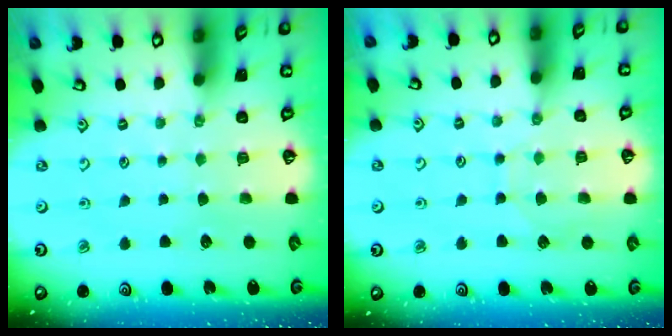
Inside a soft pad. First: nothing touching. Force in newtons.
{"total": 7.0, "press": 7.0, "slide": 0.5}